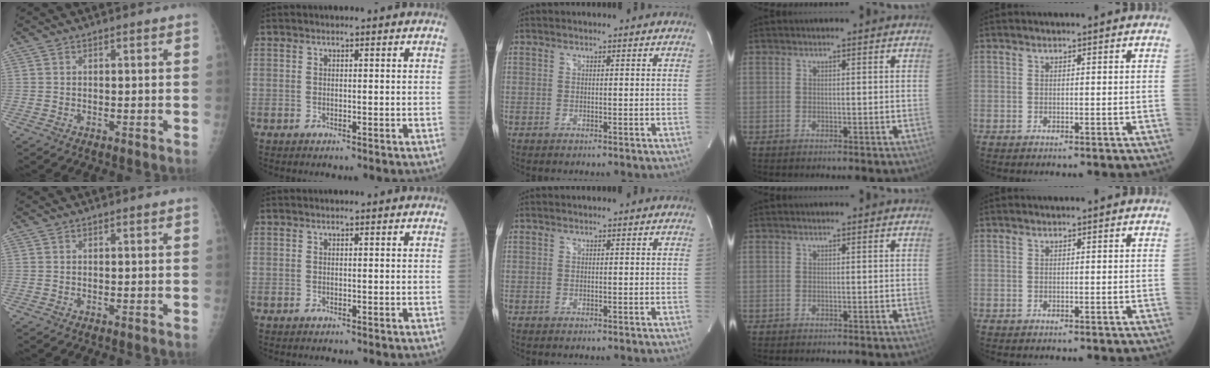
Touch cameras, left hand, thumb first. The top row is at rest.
{}